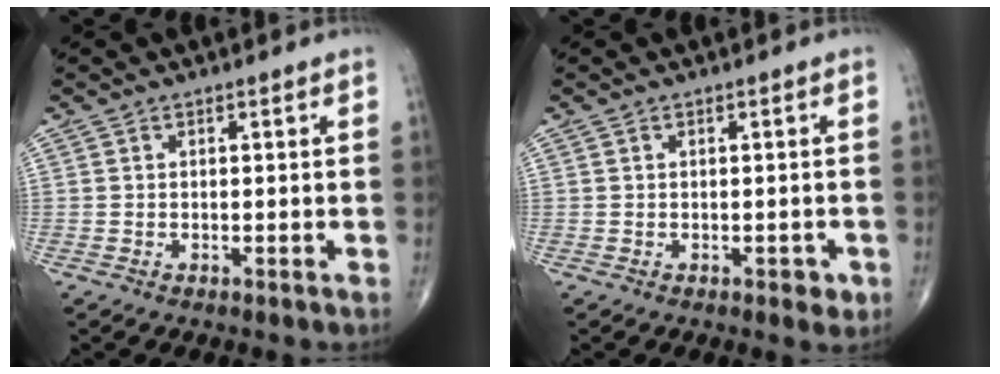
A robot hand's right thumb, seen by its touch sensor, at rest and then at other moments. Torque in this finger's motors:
{"motor_torque": [0.32, 0.57, -0.14, -0.06, 0.08]}